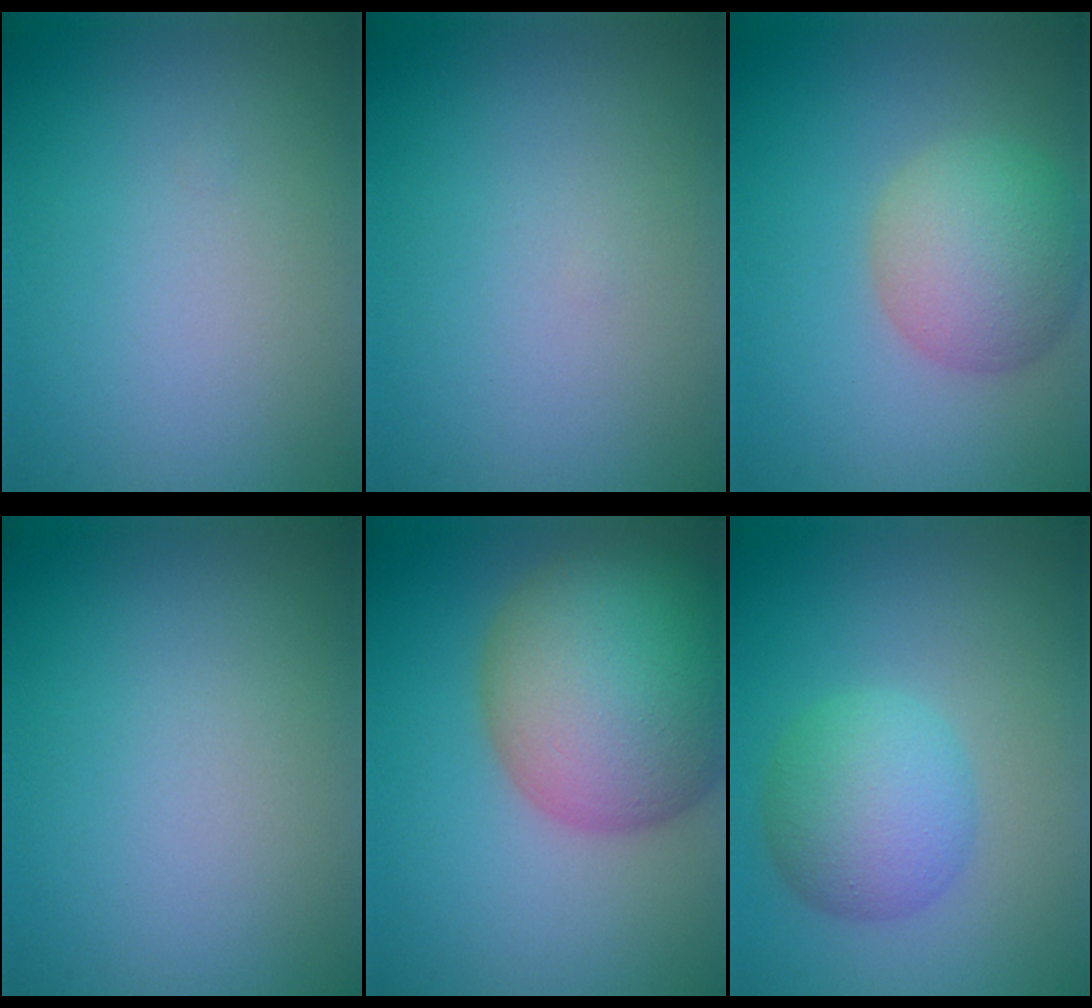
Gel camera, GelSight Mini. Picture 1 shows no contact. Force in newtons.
{"total": 0.0}
{"total": 5.5, "press": 5.5, "slide": 0.3}
{"total": 0.0}
{"total": 13.0, "press": 13.0, "slide": 0.7}
{"total": 4.7, "press": 4.7, "slide": 0.2}